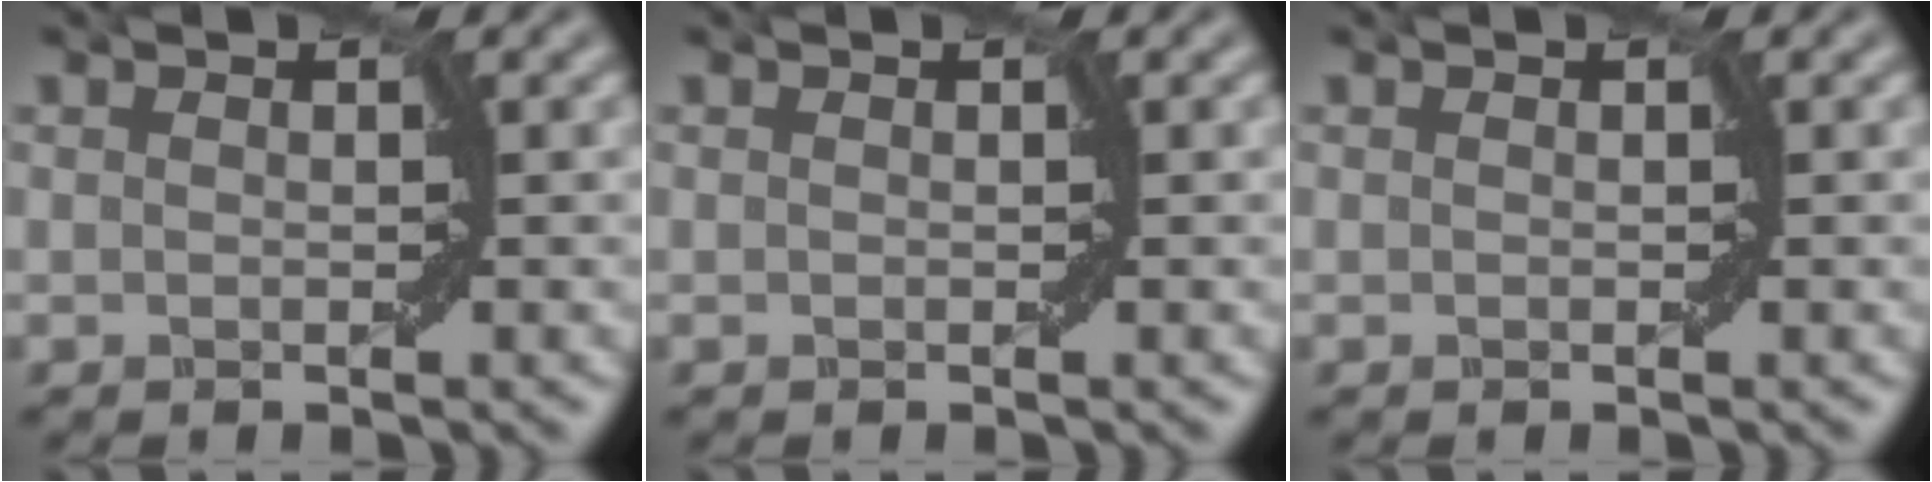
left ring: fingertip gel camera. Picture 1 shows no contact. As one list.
[{"total": 0.0}, {"total": 0.0}]